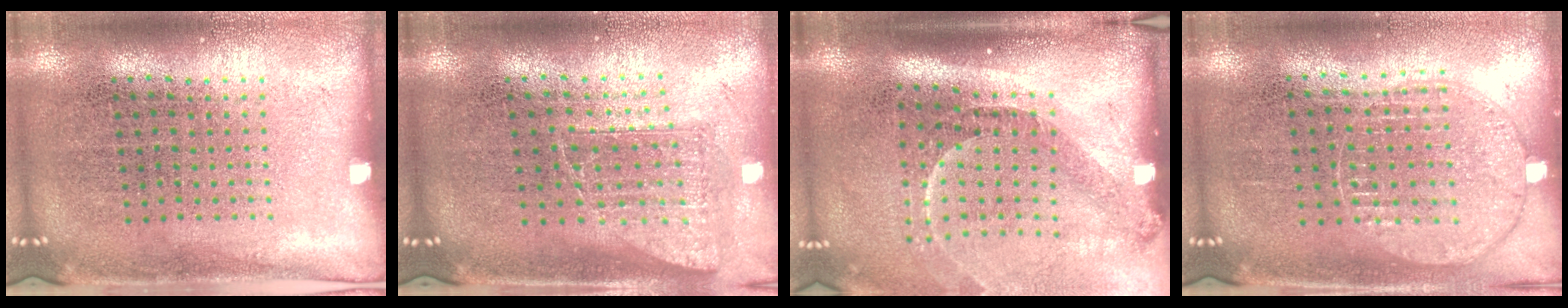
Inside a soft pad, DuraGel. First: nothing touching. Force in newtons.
{"total": 1.4, "press": 1.1, "slide": 0.9}
{"total": 2.0, "press": 1.4, "slide": 1.5}
{"total": 1.0, "press": 1.0, "slide": 0.1}